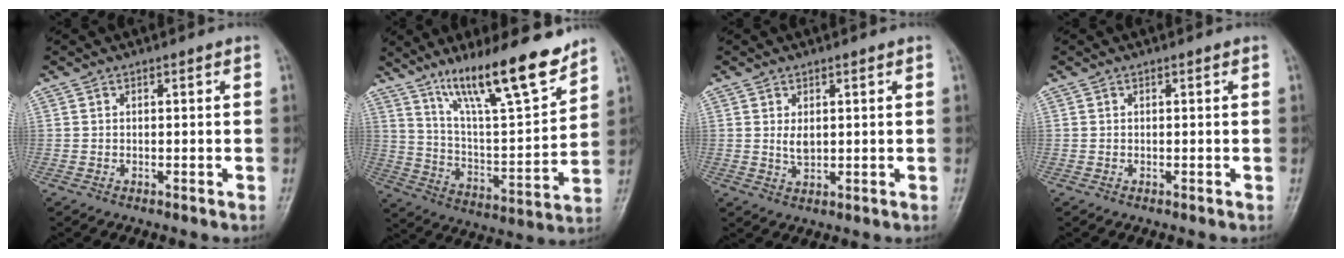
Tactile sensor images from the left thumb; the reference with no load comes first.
{"total": 19.3, "force": [13.7, 3.7, 13.0], "torque": [-0.186, -0.077, 0.237]}
{"total": 2.8, "force": [0.9, 1.5, 2.2], "torque": [-0.033, -0.011, 0.020]}
{"total": 0.0}